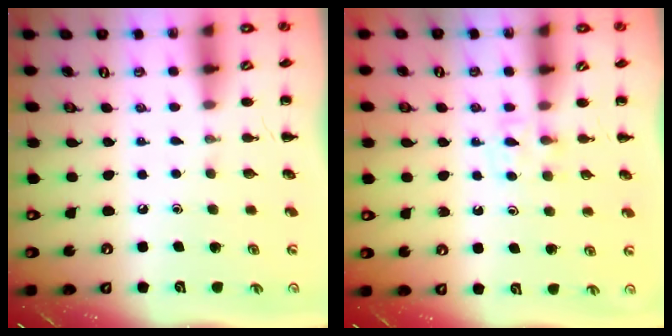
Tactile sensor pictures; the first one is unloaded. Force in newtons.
{"total": 3.8, "press": 3.5, "slide": 1.3}